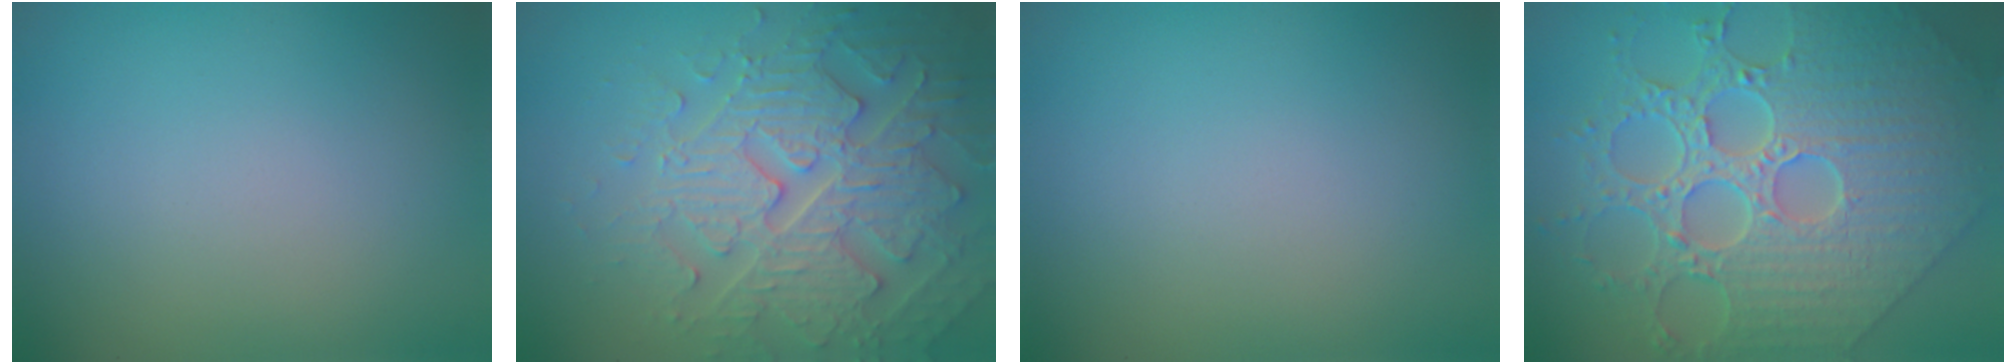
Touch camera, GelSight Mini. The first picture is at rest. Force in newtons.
{"total": 5.5, "press": 5.3, "slide": 1.4}
{"total": 0.0}
{"total": 9.4, "press": 7.0, "slide": 6.2}